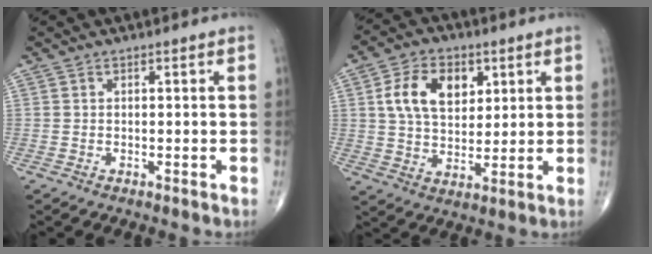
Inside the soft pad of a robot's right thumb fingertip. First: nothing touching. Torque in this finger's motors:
{"motor_torque": [-0.65, 0.96, 0.71, 0.48, 0.10]}